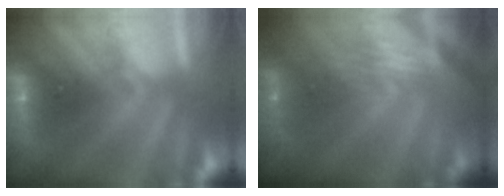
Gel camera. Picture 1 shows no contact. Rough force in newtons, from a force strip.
{"total": 2.2}